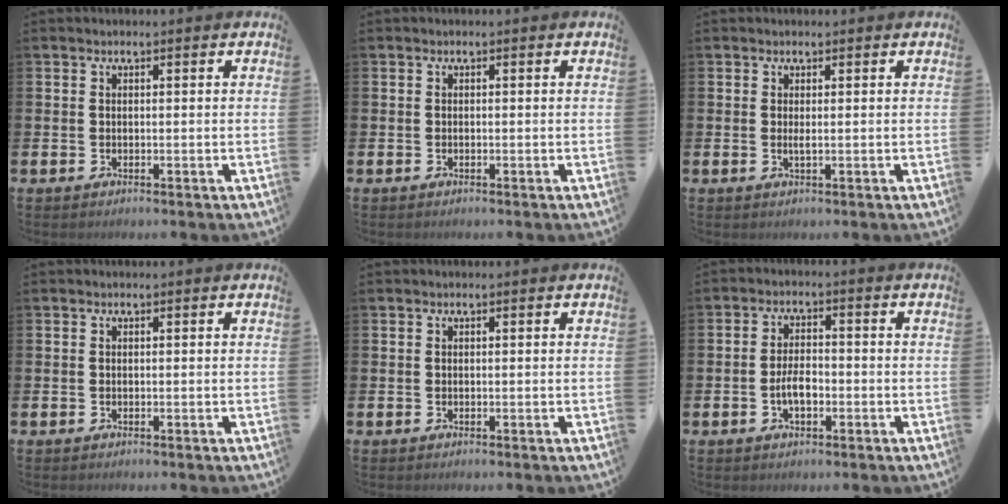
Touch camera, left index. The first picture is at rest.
{"total": 0.0}
{"total": 0.7, "force": [0.2, 0.0, 0.7], "torque": [-0.015, 0.000, 0.004]}
{"total": 0.0}
{"total": 0.0}
{"total": 3.5, "force": [-1.0, 1.8, 2.9], "torque": [-0.041, 0.001, -0.023]}